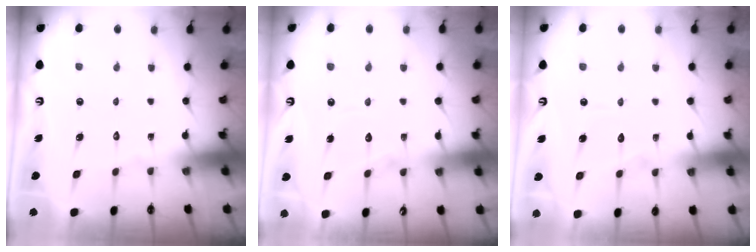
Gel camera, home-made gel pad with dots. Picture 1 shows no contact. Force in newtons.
{"total": 7.7, "press": 7.7, "slide": 0.6}
{"total": 5.2, "press": 5.1, "slide": 0.5}